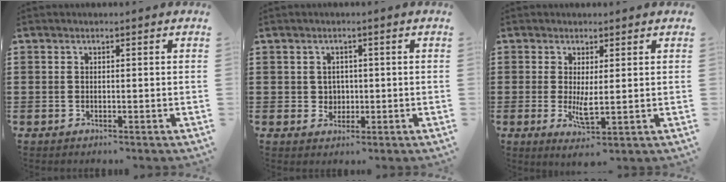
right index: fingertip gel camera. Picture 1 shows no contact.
{"total": 2.1, "force": [0.2, 2.0, 0.5], "torque": [-0.010, 0.007, -0.002]}
{"total": 3.4, "force": [0.3, 0.8, 3.3], "torque": [-0.063, -0.008, 0.002]}